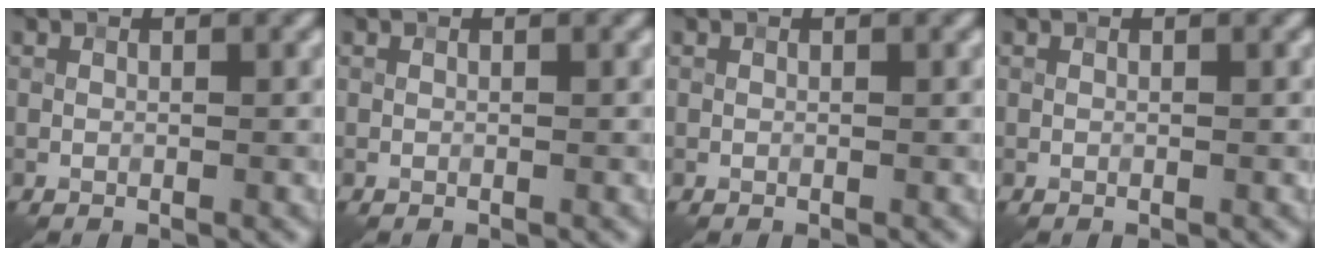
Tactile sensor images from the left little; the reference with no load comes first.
{"total": 0.0}
{"total": 0.0}
{"total": 0.0}